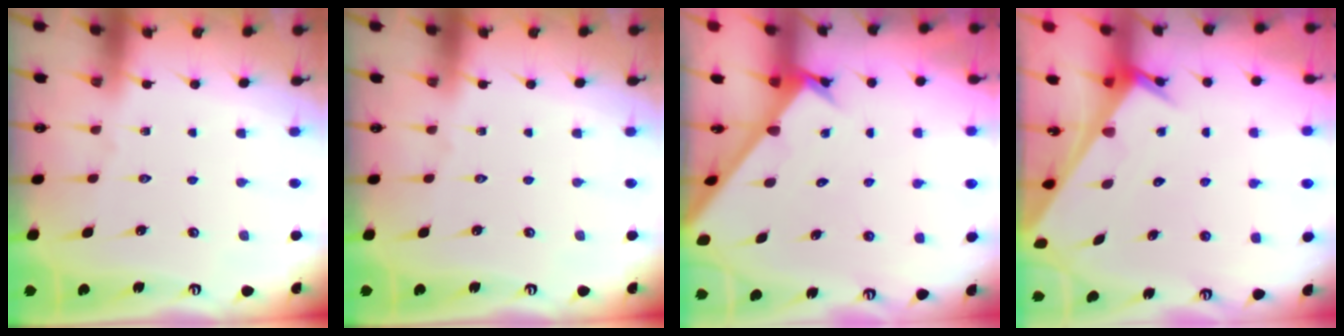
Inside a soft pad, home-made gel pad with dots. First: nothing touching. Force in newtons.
{"total": 0.0}
{"total": 2.6, "press": 2.6, "slide": 0.2}
{"total": 3.2, "press": 3.2, "slide": 0.2}